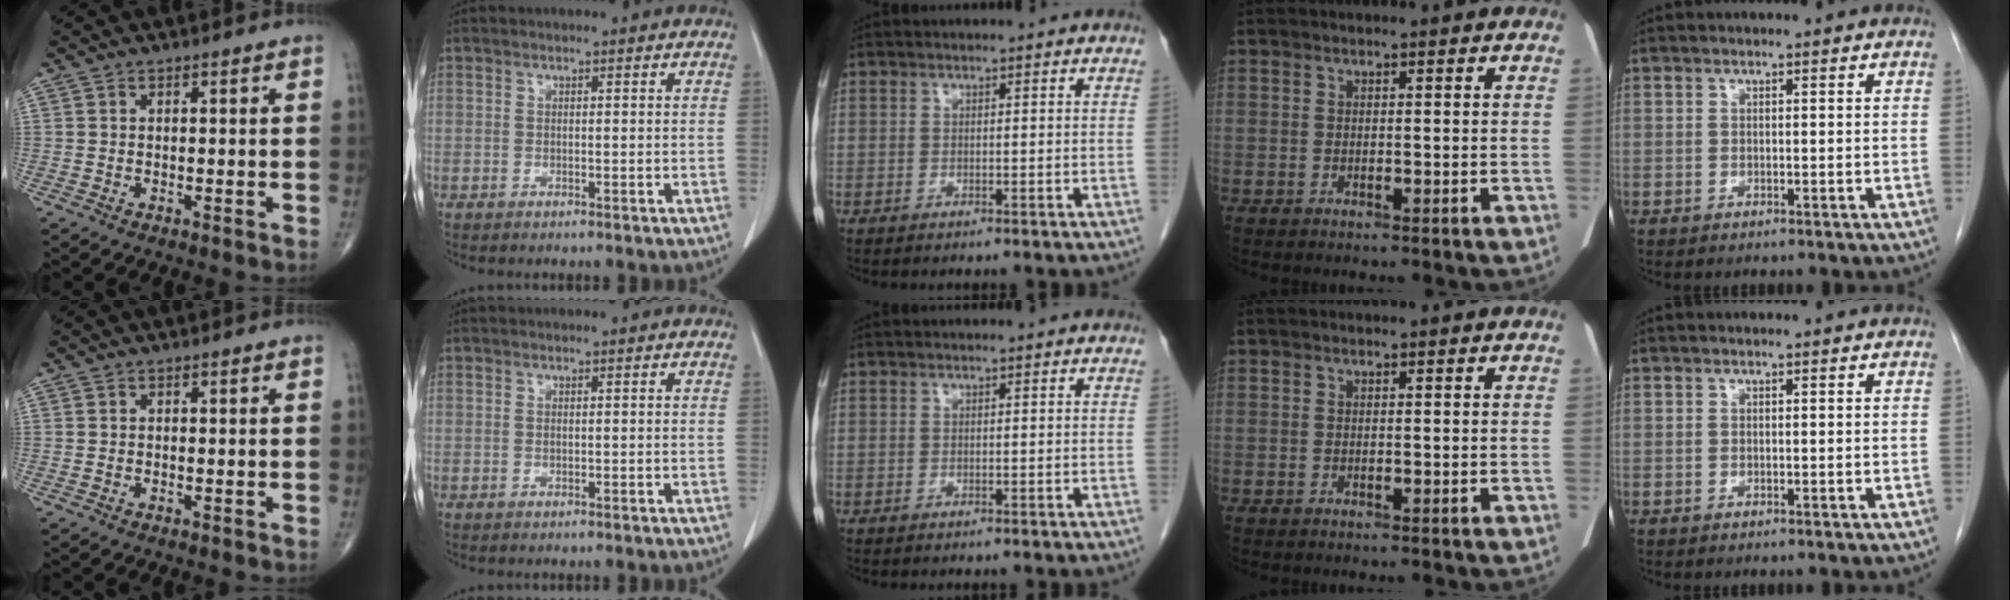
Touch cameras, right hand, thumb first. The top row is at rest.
{}